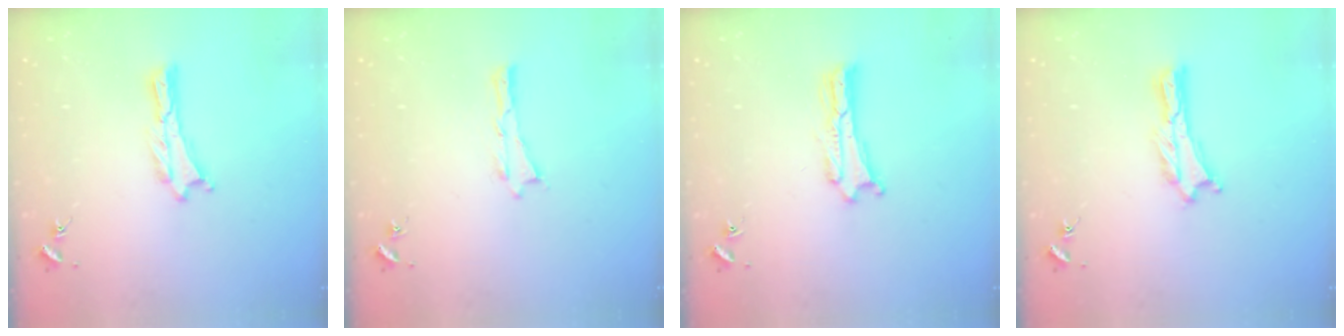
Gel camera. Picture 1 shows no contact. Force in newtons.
{"total": 0.0}
{"total": 0.9, "press": 0.9, "slide": 0.2}
{"total": 0.6, "press": 0.6, "slide": 0.2}